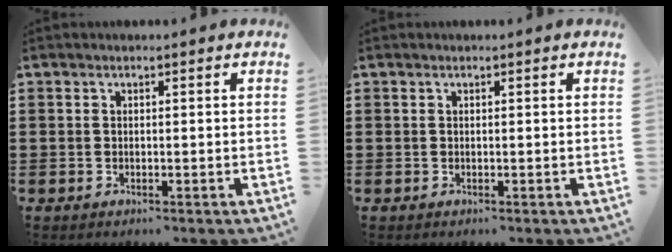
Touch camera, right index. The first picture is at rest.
{"total": 0.0}